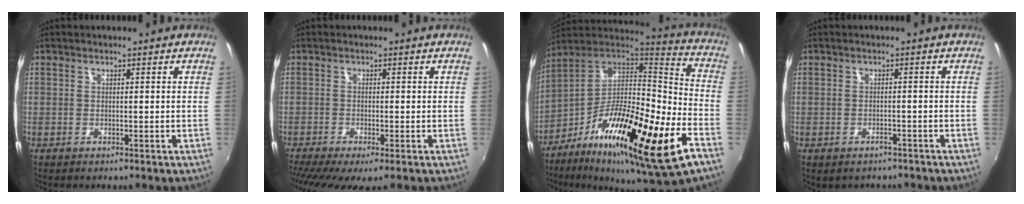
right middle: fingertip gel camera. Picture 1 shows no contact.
{"total": 7.0, "force": [-5.0, 0.8, 4.9], "torque": [-0.106, -0.041, -0.082]}
{"total": 27.6, "force": [-12.6, 4.4, 24.1], "torque": [-0.401, -0.037, -0.223]}
{"total": 3.2, "force": [-2.4, 1.8, 0.9], "torque": [-0.023, -0.010, -0.032]}